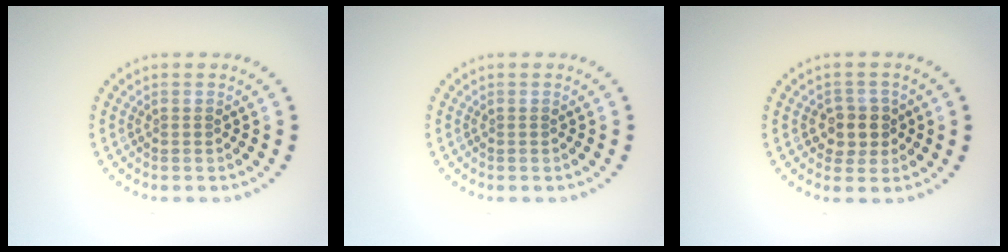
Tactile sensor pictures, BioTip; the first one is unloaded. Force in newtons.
{"total": 0.0}
{"total": 2.5, "press": 2.4, "slide": 0.9}